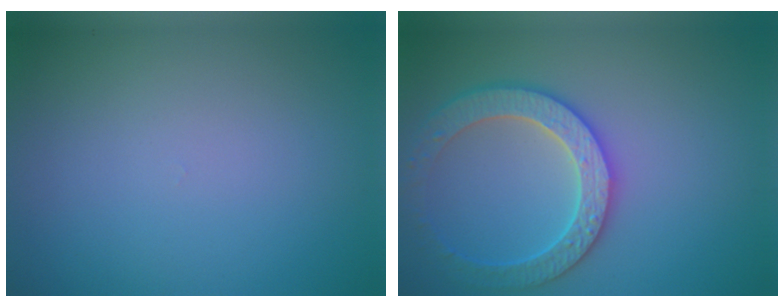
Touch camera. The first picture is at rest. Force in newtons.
{"total": 3.9, "press": 3.9, "slide": 0.6}